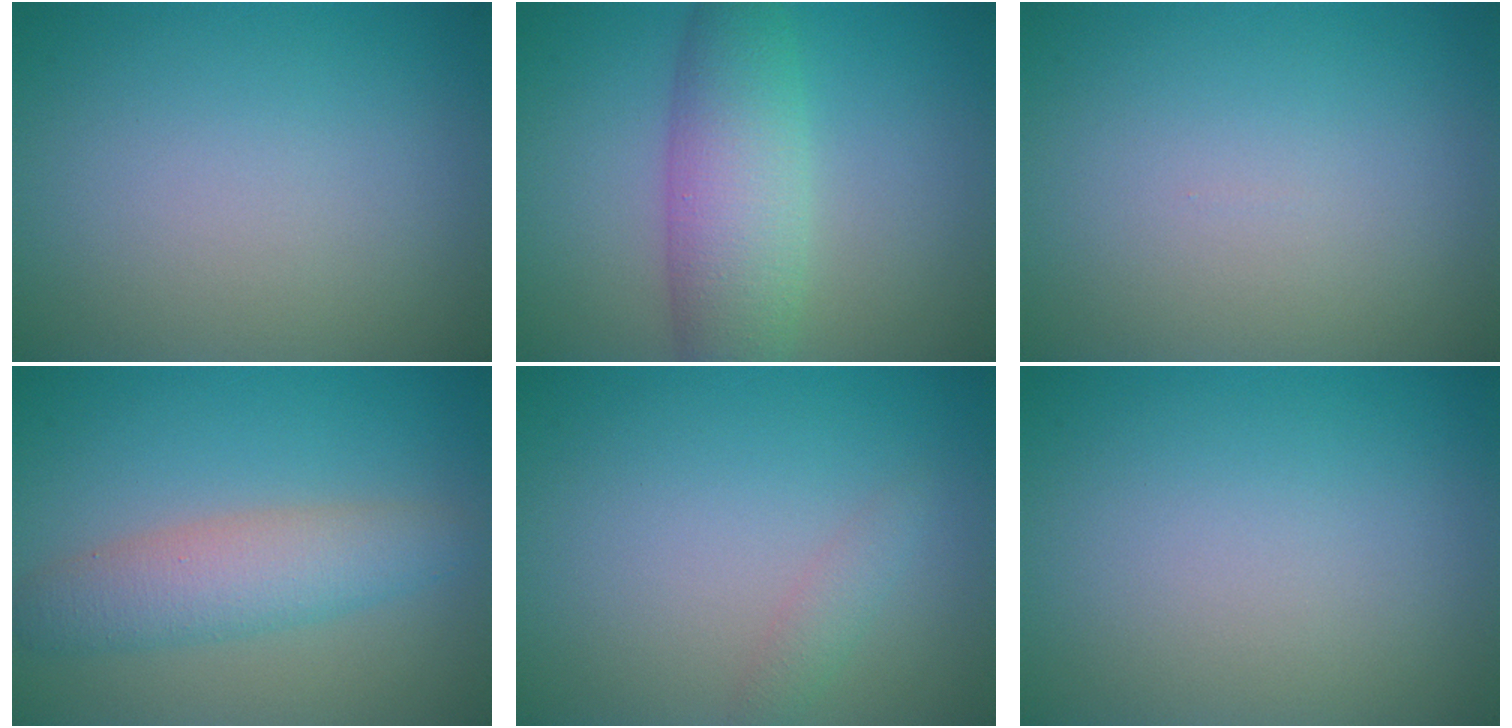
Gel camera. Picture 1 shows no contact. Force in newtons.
{"total": 6.0, "press": 6.0, "slide": 0.1}
{"total": 0.0}
{"total": 4.4, "press": 4.4, "slide": 0.1}
{"total": 1.2, "press": 1.2, "slide": 0.1}
{"total": 0.0}